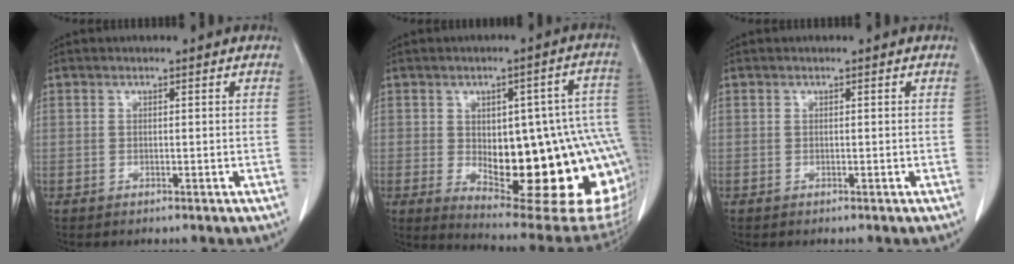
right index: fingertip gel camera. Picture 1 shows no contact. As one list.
[{"total": 25.0, "force": [-4.0, 8.1, 23.4], "torque": [-0.236, 0.017, -0.026]}, {"total": 0.0}]